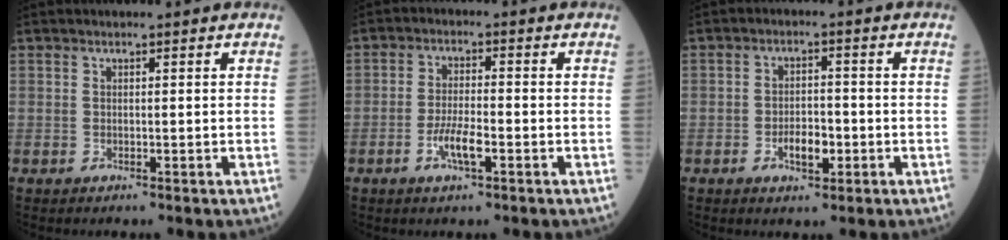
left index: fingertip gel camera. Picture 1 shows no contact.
{"total": 4.7, "force": [-2.1, 0.9, 4.1], "torque": [-0.081, 0.000, -0.040]}
{"total": 4.2, "force": [-1.7, 2.0, 3.4], "torque": [-0.057, 0.003, -0.027]}